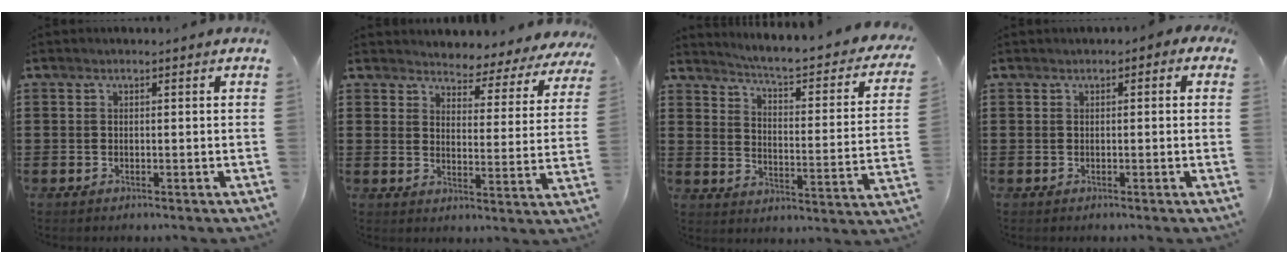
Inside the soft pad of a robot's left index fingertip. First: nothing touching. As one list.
[{"total": 3.2, "force": [3.2, 0.5, -0.1], "torque": [-0.015, -0.033, 0.048]}, {"total": 4.0, "force": [3.6, -0.5, 1.7], "torque": [-0.047, -0.041, 0.048]}, {"total": 0.8, "force": [-0.3, 0.6, 0.4], "torque": [-0.011, 0.002, -0.008]}]